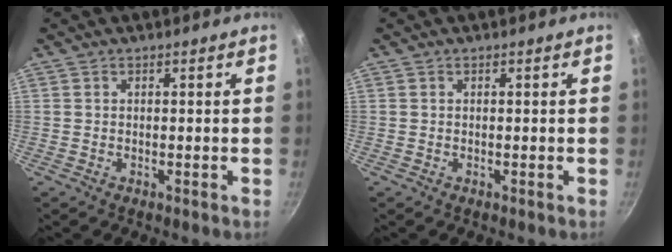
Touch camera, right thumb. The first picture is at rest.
{"total": 0.0}